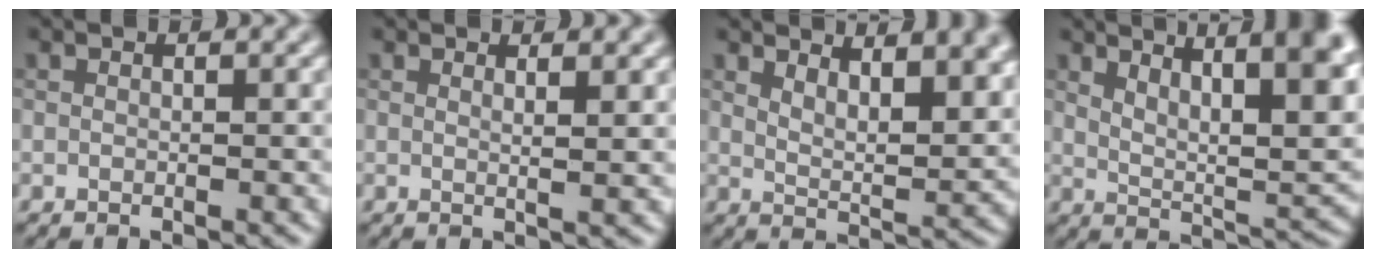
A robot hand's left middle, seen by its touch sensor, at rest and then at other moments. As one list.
[{"total": 1.9, "force": [0.8, 0.6, 1.6], "torque": [-0.015, 0.005, 0.005]}, {"total": 8.7, "force": [5.2, 3.3, 6.2], "torque": [-0.053, 0.017, 0.070]}, {"total": 10.5, "force": [5.0, 3.6, 8.4], "torque": [-0.096, 0.012, 0.079]}]